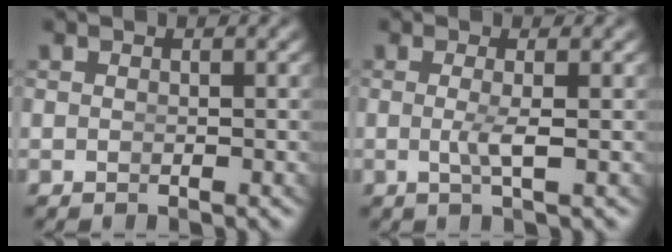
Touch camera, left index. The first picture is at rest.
{"total": 1.8, "force": [-0.3, -0.6, 1.6], "torque": [-0.040, -0.014, 0.003]}